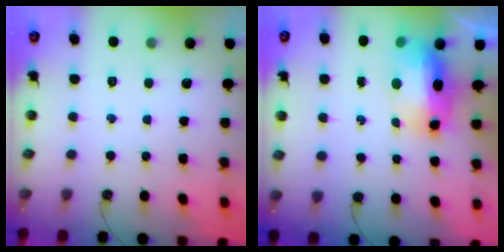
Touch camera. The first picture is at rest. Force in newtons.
{"total": 12.7, "press": 12.6, "slide": 1.7}